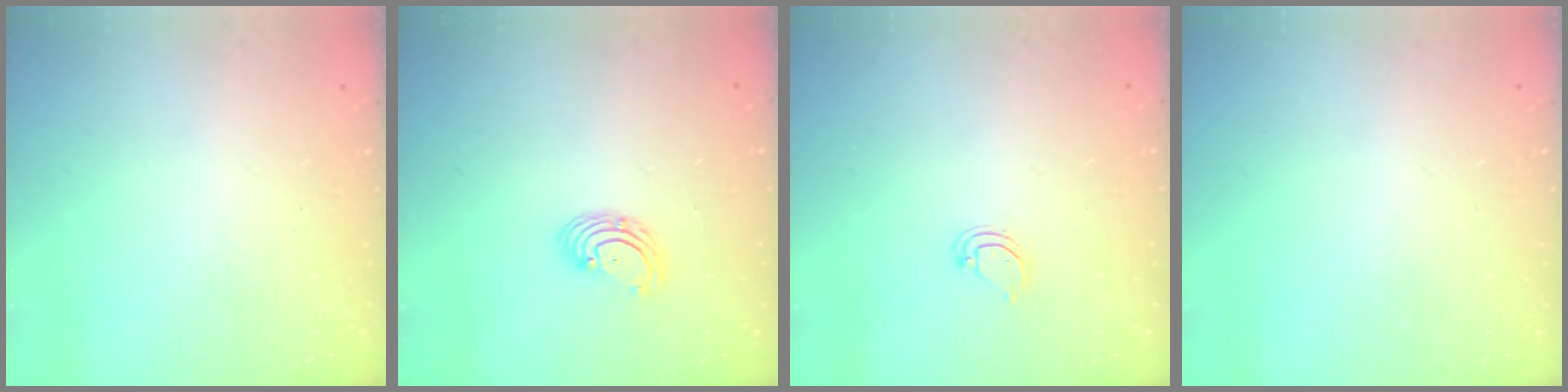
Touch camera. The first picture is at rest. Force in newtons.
{"total": 2.7, "press": 2.7, "slide": 0.3}
{"total": 3.6, "press": 3.5, "slide": 0.4}
{"total": 0.0}